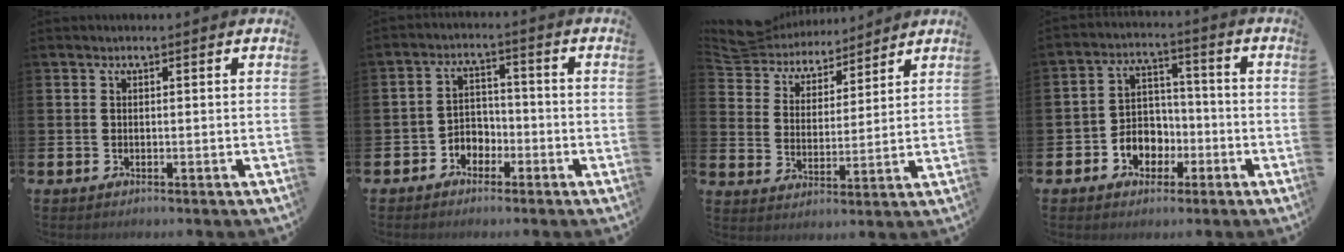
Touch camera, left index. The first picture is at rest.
{"total": 3.0, "force": [-2.0, 2.2, 0.4], "torque": [-0.026, 0.004, -0.047]}
{"total": 6.2, "force": [5.8, 2.0, 0.1], "torque": [-0.042, -0.043, 0.102]}
{"total": 4.9, "force": [-1.7, 4.4, 1.3], "torque": [-0.034, 0.005, -0.036]}